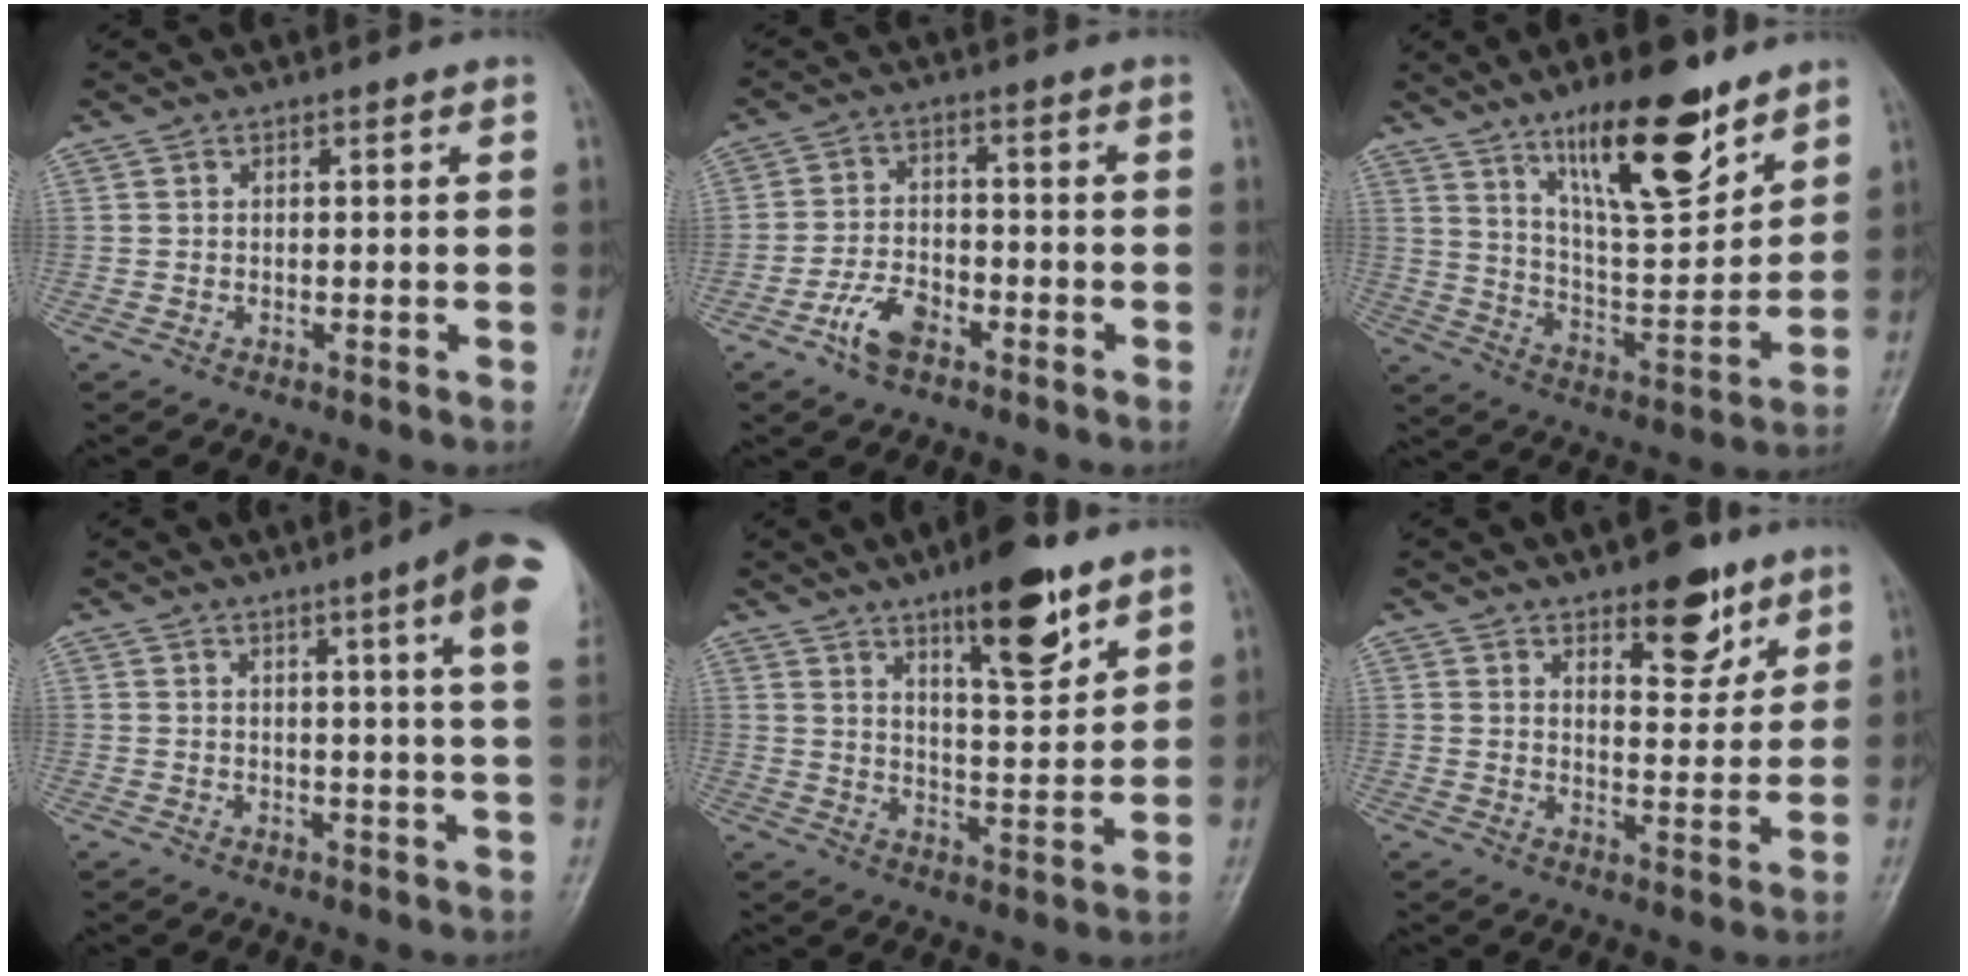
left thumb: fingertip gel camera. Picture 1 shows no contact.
{"total": 6.1, "force": [-3.6, 3.3, 3.7], "torque": [-0.067, 0.021, -0.069]}
{"total": 18.0, "force": [11.5, 5.5, 12.7], "torque": [-0.170, -0.070, 0.203]}
{"total": 12.0, "force": [5.5, 0.2, 10.7], "torque": [-0.136, -0.018, 0.054]}
{"total": 13.2, "force": [8.3, 3.8, 9.6], "torque": [-0.121, -0.051, 0.130]}
{"total": 9.6, "force": [6.1, 4.2, 6.1], "torque": [-0.056, -0.038, 0.089]}